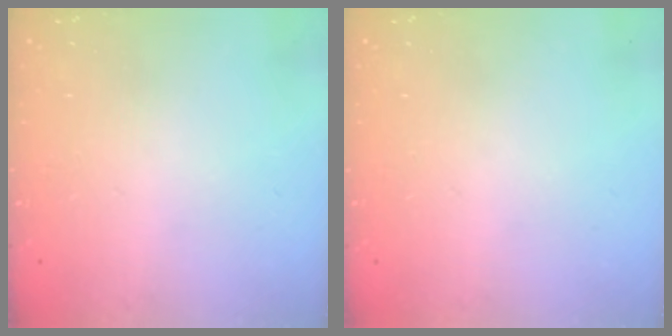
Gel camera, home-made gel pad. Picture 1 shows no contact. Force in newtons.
{"total": 0.0}